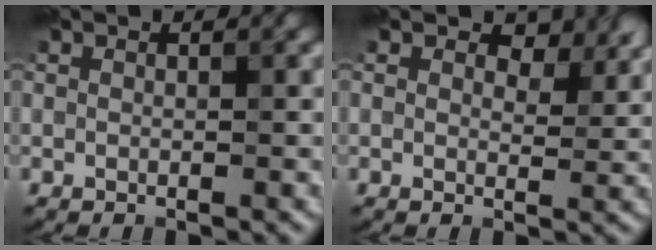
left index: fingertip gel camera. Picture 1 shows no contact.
{"total": 3.1, "force": [1.8, 1.7, 1.9], "torque": [-0.029, -0.003, 0.023]}